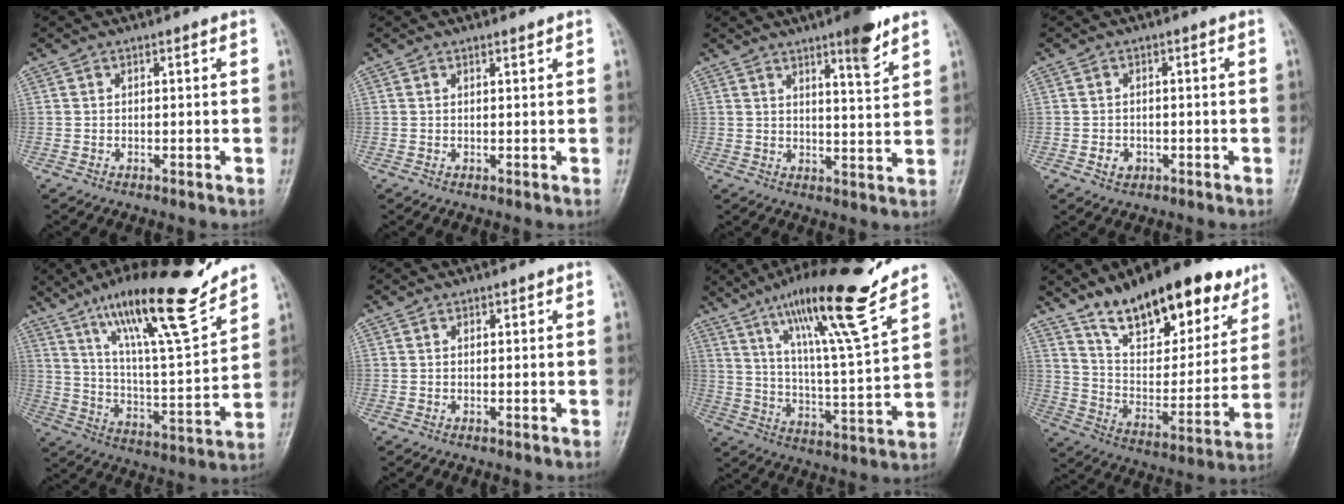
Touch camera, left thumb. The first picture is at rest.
{"total": 0.5, "force": [0.5, 0.0, 0.2], "torque": [-0.006, -0.005, 0.009]}
{"total": 7.3, "force": [4.9, 1.1, 5.3], "torque": [-0.071, -0.033, 0.072]}
{"total": 2.3, "force": [-0.9, 1.9, 1.0], "torque": [-0.009, 0.004, -0.010]}
{"total": 22.0, "force": [15.8, 3.7, 14.9], "torque": [-0.217, -0.074, 0.269]}
{"total": 0.6, "force": [0.3, 0.4, 0.3], "torque": [0.000, 0.000, 0.003]}
{"total": 19.9, "force": [13.8, 1.8, 14.2], "torque": [-0.217, -0.069, 0.231]}
{"total": 24.1, "force": [16.5, 10.0, 14.5], "torque": [-0.176, -0.065, 0.268]}